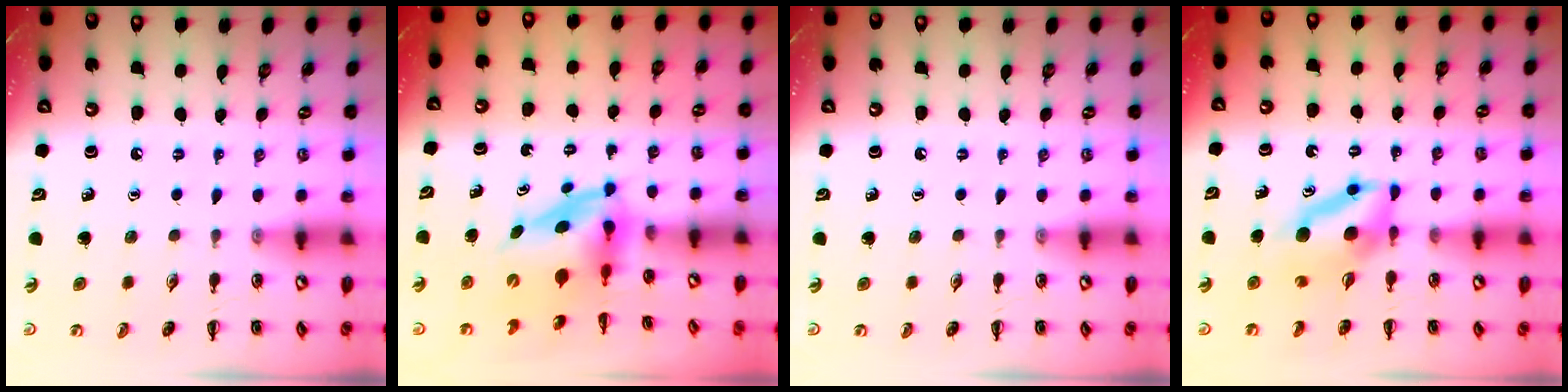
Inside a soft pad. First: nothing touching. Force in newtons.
{"total": 3.9, "press": 3.9, "slide": 0.8}
{"total": 0.0}
{"total": 7.6, "press": 7.4, "slide": 1.6}